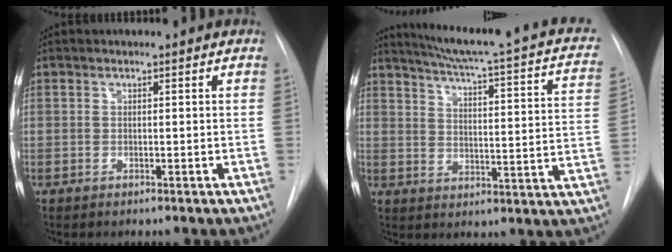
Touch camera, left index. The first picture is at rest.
{"total": 21.4, "force": [17.3, 2.3, 12.4], "torque": [-0.172, -0.033, 0.203]}